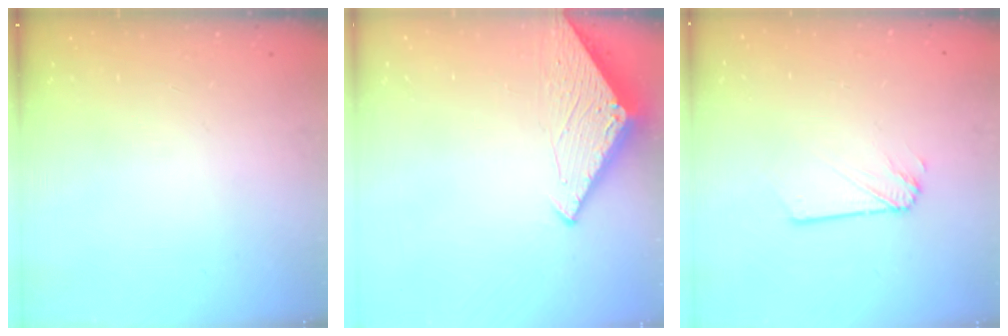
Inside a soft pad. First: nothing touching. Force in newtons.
{"total": 3.0, "press": 3.0, "slide": 0.2}
{"total": 1.5, "press": 1.5, "slide": 0.2}